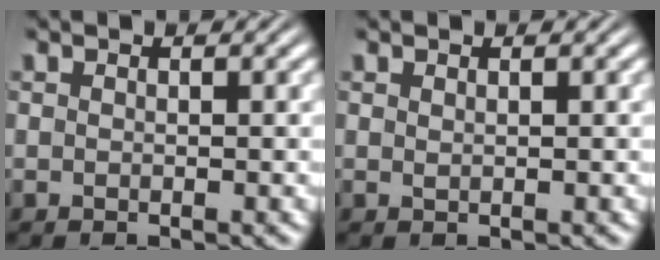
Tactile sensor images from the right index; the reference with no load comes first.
{"total": 0.5, "force": [0.3, -0.4, 0.1], "torque": [0.003, -0.003, 0.011]}